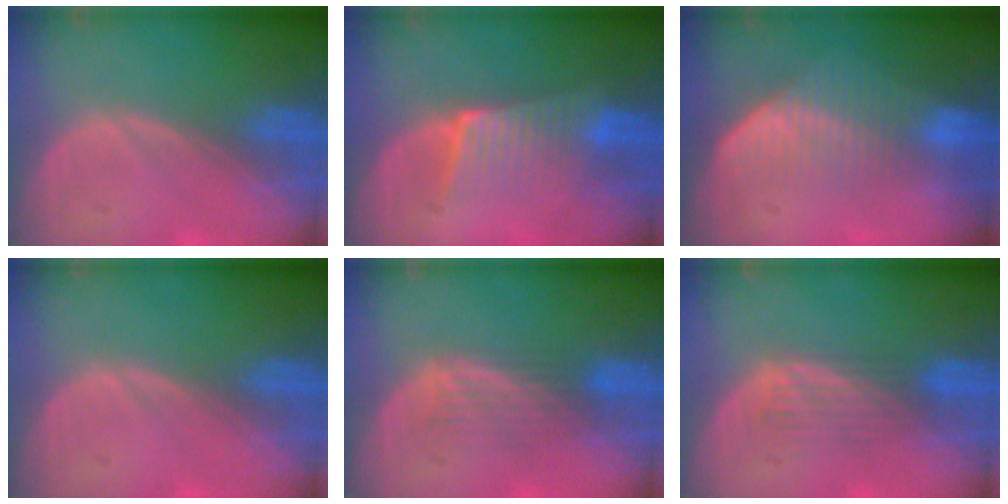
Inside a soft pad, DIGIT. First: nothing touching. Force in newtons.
{"total": 6.4, "press": 5.7, "slide": 3.0}
{"total": 7.3, "press": 6.2, "slide": 3.7}
{"total": 0.0}
{"total": 4.4, "press": 3.7, "slide": 2.3}
{"total": 4.3, "press": 3.6, "slide": 2.3}